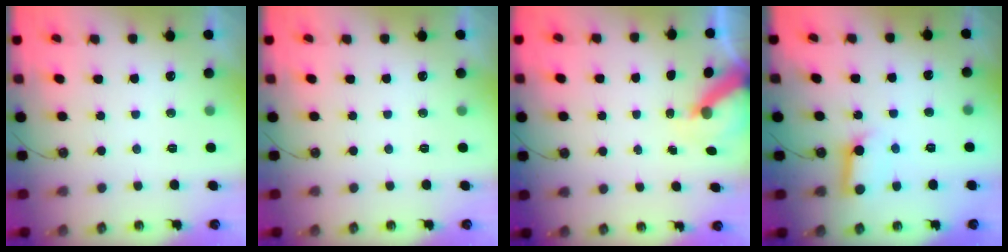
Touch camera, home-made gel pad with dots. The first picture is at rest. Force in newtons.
{"total": 0.0}
{"total": 5.8, "press": 5.8, "slide": 0.4}
{"total": 9.0, "press": 8.9, "slide": 1.1}